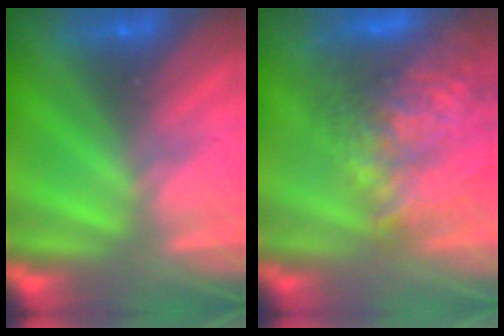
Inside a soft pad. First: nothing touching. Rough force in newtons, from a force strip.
{"total": 7.7}